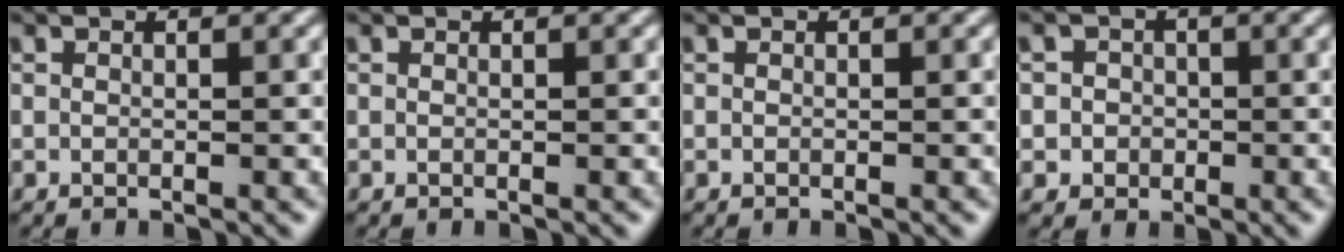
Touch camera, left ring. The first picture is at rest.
{"total": 0.0}
{"total": 0.0}
{"total": 2.7, "force": [-0.1, 2.6, 0.6], "torque": [0.014, 0.010, -0.009]}